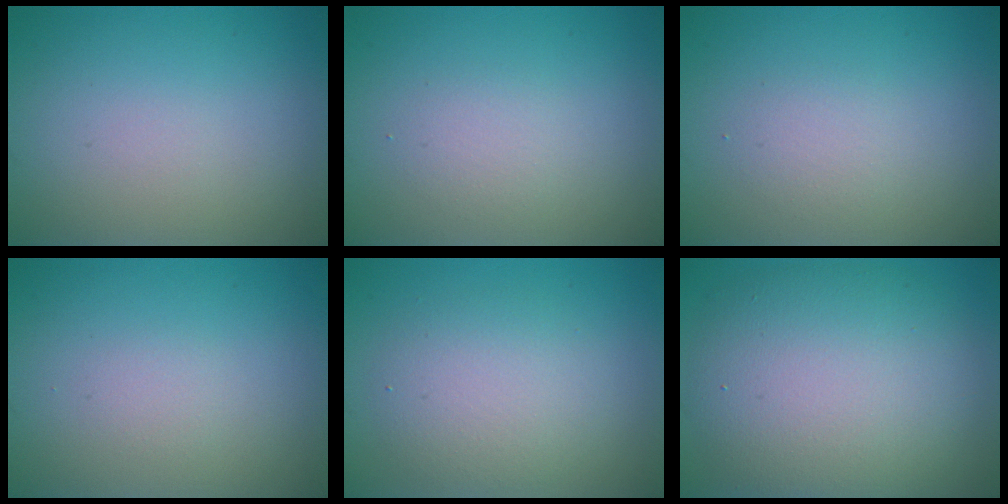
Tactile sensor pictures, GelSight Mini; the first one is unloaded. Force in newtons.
{"total": 1.5, "press": 1.5, "slide": 0.1}
{"total": 1.5, "press": 1.5, "slide": 0.1}
{"total": 0.9, "press": 0.9, "slide": 0.0}
{"total": 3.7, "press": 3.7, "slide": 0.3}
{"total": 10.2, "press": 10.1, "slide": 0.8}